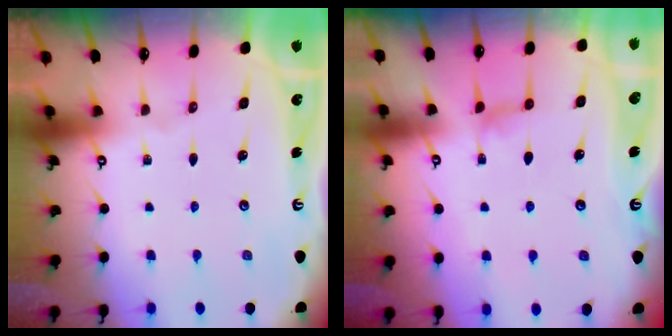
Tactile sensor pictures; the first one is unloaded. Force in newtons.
{"total": 0.8, "press": 0.5, "slide": 0.7}